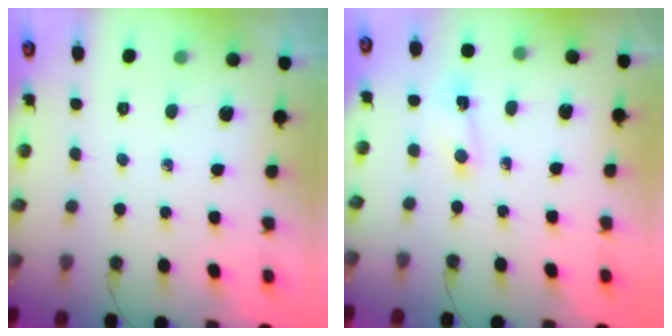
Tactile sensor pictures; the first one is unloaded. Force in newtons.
{"total": 1.4, "press": 1.4, "slide": 0.1}